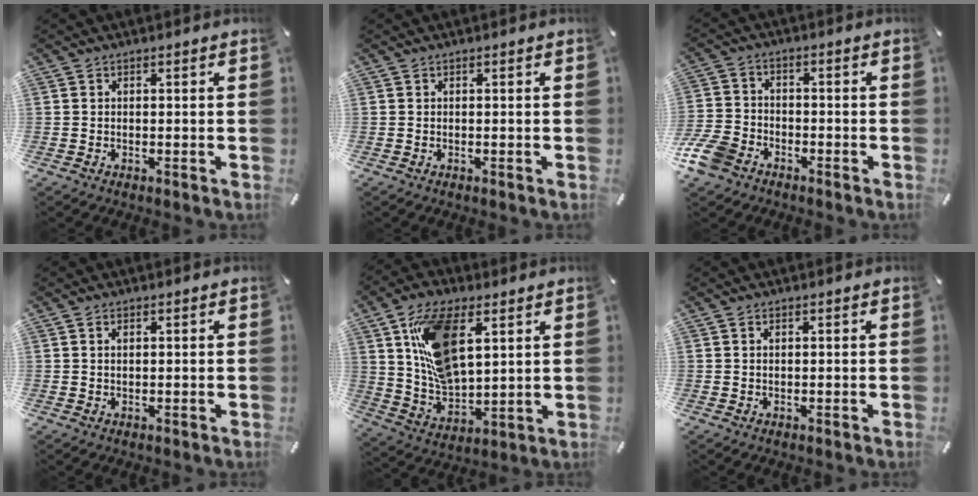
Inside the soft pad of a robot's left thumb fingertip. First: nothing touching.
{"total": 0.0}
{"total": 7.8, "force": [-4.9, 5.0, 3.6], "torque": [-0.092, 0.018, -0.096]}
{"total": 1.3, "force": [0.5, 0.8, 0.9], "torque": [-0.019, 0.004, 0.008]}
{"total": 16.3, "force": [6.6, 9.1, 11.8], "torque": [-0.250, -0.011, 0.120]}
{"total": 0.6, "force": [0.3, 0.4, 0.4], "torque": [-0.009, 0.003, 0.004]}